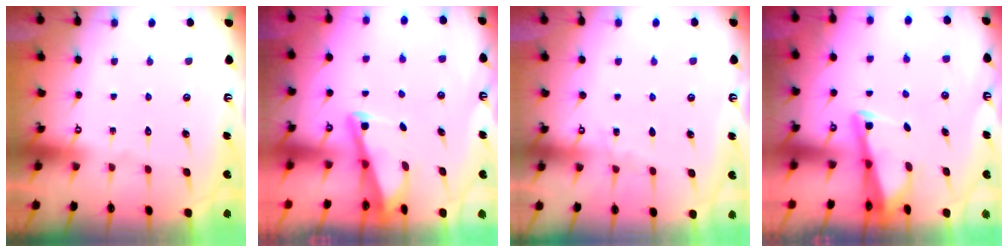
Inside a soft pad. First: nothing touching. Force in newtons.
{"total": 2.8, "press": 2.8, "slide": 0.3}
{"total": 2.7, "press": 2.7, "slide": 0.4}
{"total": 2.9, "press": 2.9, "slide": 0.3}